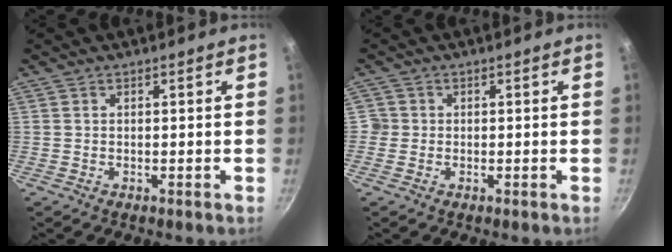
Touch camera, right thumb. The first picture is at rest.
{"total": 1.8, "force": [-0.2, 1.8, 0.2], "torque": [0.008, 0.007, -0.007]}